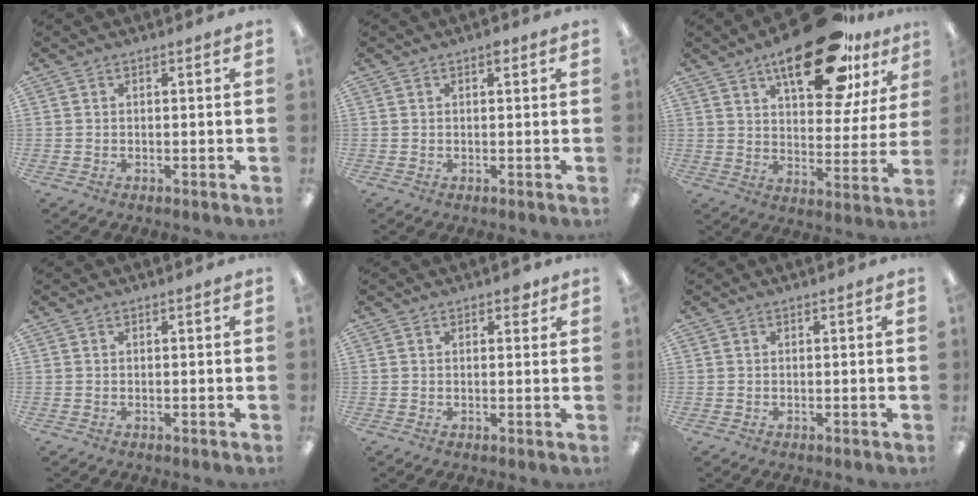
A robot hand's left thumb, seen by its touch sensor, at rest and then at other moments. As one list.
[{"total": 1.4, "force": [0.7, 0.6, 1.0], "torque": [-0.015, 0.001, 0.010]}, {"total": 23.3, "force": [14.4, 9.8, 15.5], "torque": [-0.215, -0.073, 0.230]}, {"total": 0.0}, {"total": 2.2, "force": [1.4, 1.2, 1.1], "torque": [-0.008, -0.001, 0.021]}, {"total": 0.0}]